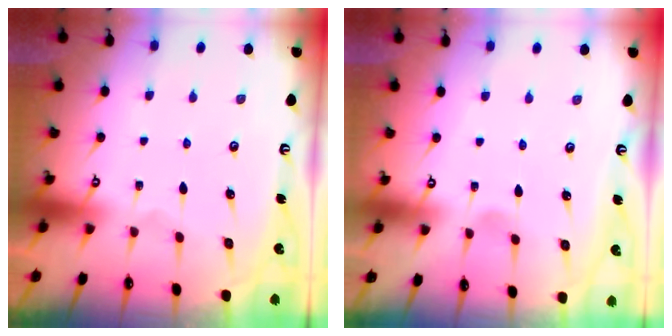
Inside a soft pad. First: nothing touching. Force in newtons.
{"total": 2.3, "press": 2.3, "slide": 0.3}